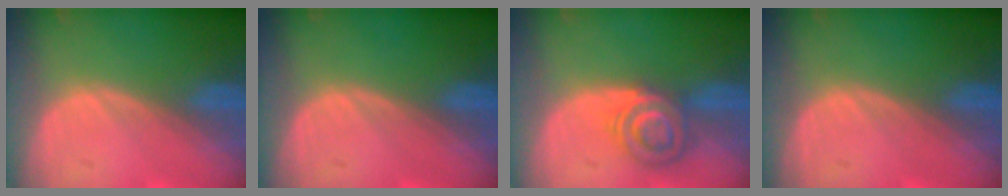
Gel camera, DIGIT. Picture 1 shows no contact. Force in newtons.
{"total": 0.0}
{"total": 5.9, "press": 5.8, "slide": 0.8}
{"total": 0.0}